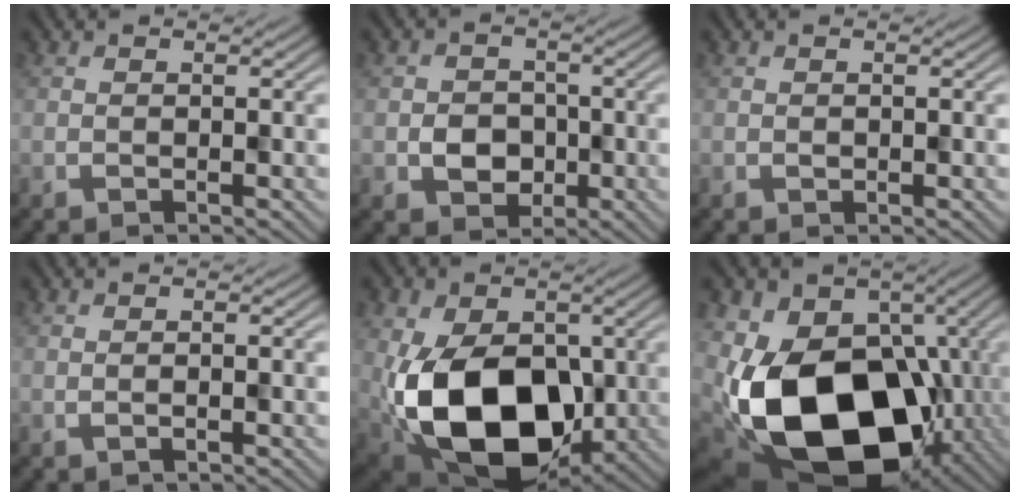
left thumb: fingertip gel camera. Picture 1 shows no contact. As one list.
[{"total": 3.5, "force": [-0.8, 3.2, 1.0], "torque": [-0.016, -0.006, -0.016]}, {"total": 0.5, "force": [0.0, 0.5, 0.1], "torque": [0.001, 0.000, 0.003]}, {"total": 0.6, "force": [0.2, 0.1, 0.5], "torque": [-0.011, -0.003, -0.002]}, {"total": 16.9, "force": [-3.5, 11.1, 12.2], "torque": [-0.225, -0.037, -0.052]}, {"total": 20.1, "force": [-6.0, 13.2, 13.8], "torque": [-0.274, -0.032, -0.094]}]